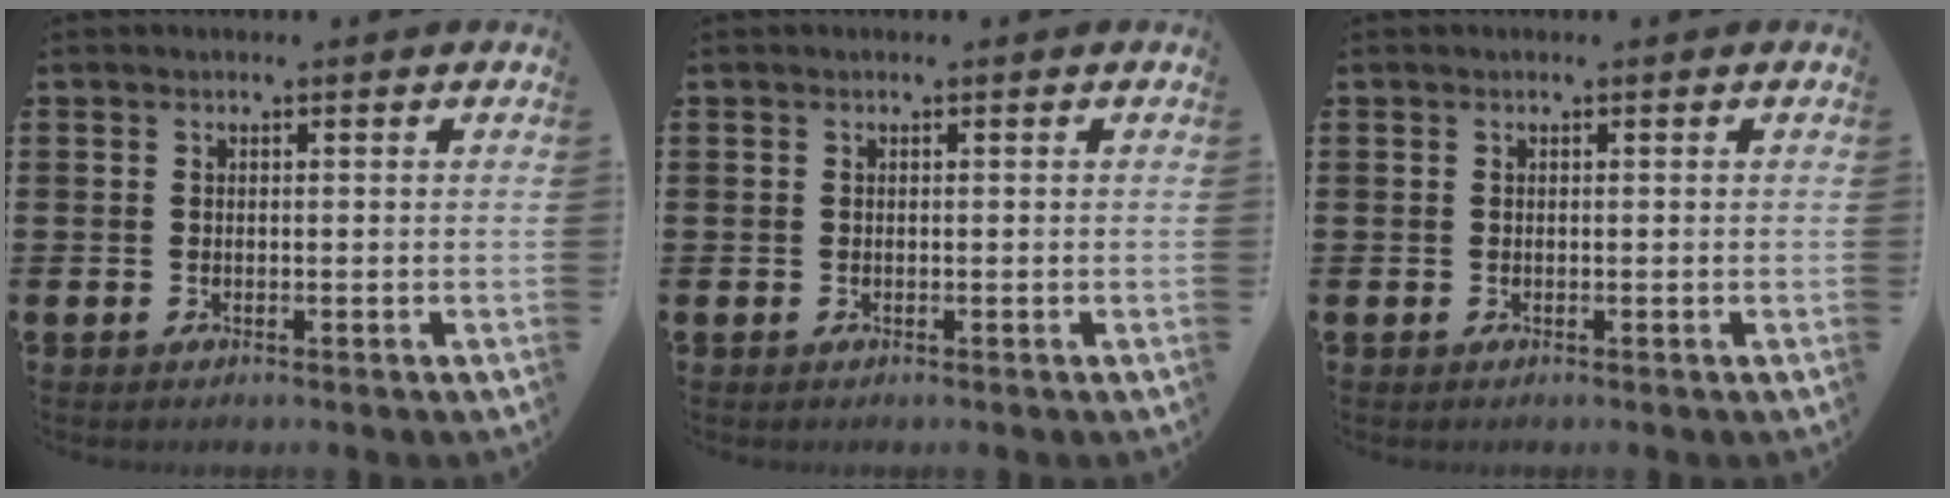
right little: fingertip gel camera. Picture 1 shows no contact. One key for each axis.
{"total": 0.0}
{"total": 0.0}